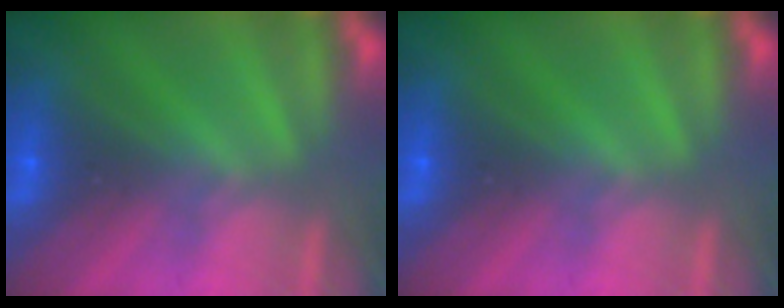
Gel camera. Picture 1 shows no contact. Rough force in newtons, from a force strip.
{"total": 0.0}